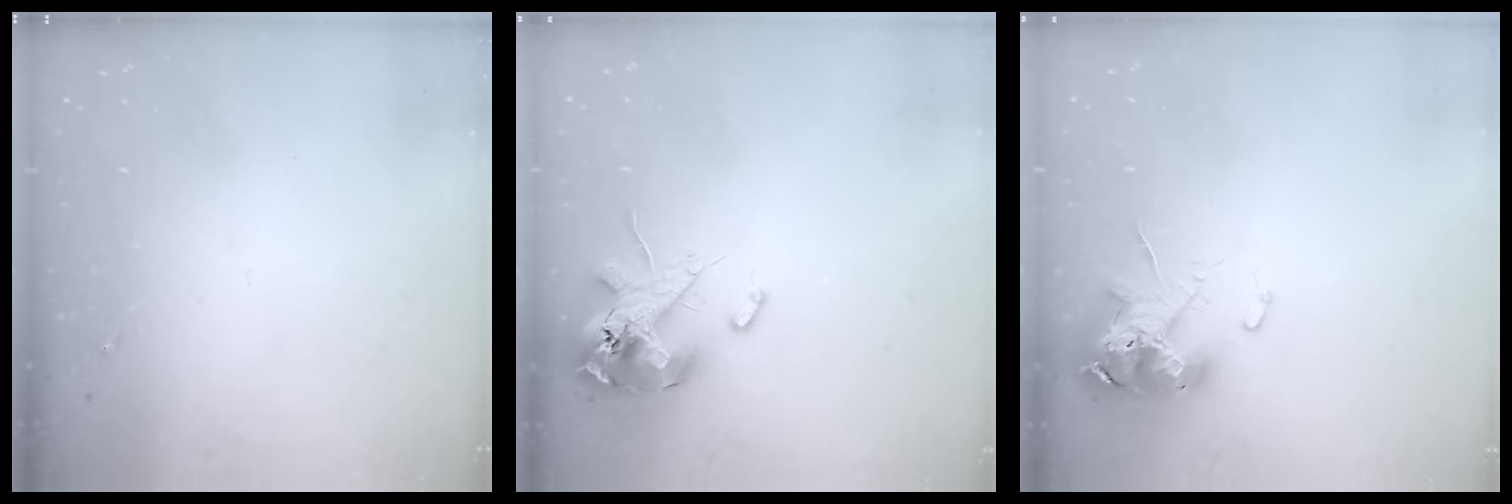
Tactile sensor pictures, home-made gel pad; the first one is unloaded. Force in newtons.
{"total": 13.1, "press": 12.9, "slide": 2.2}
{"total": 10.8, "press": 10.7, "slide": 1.7}